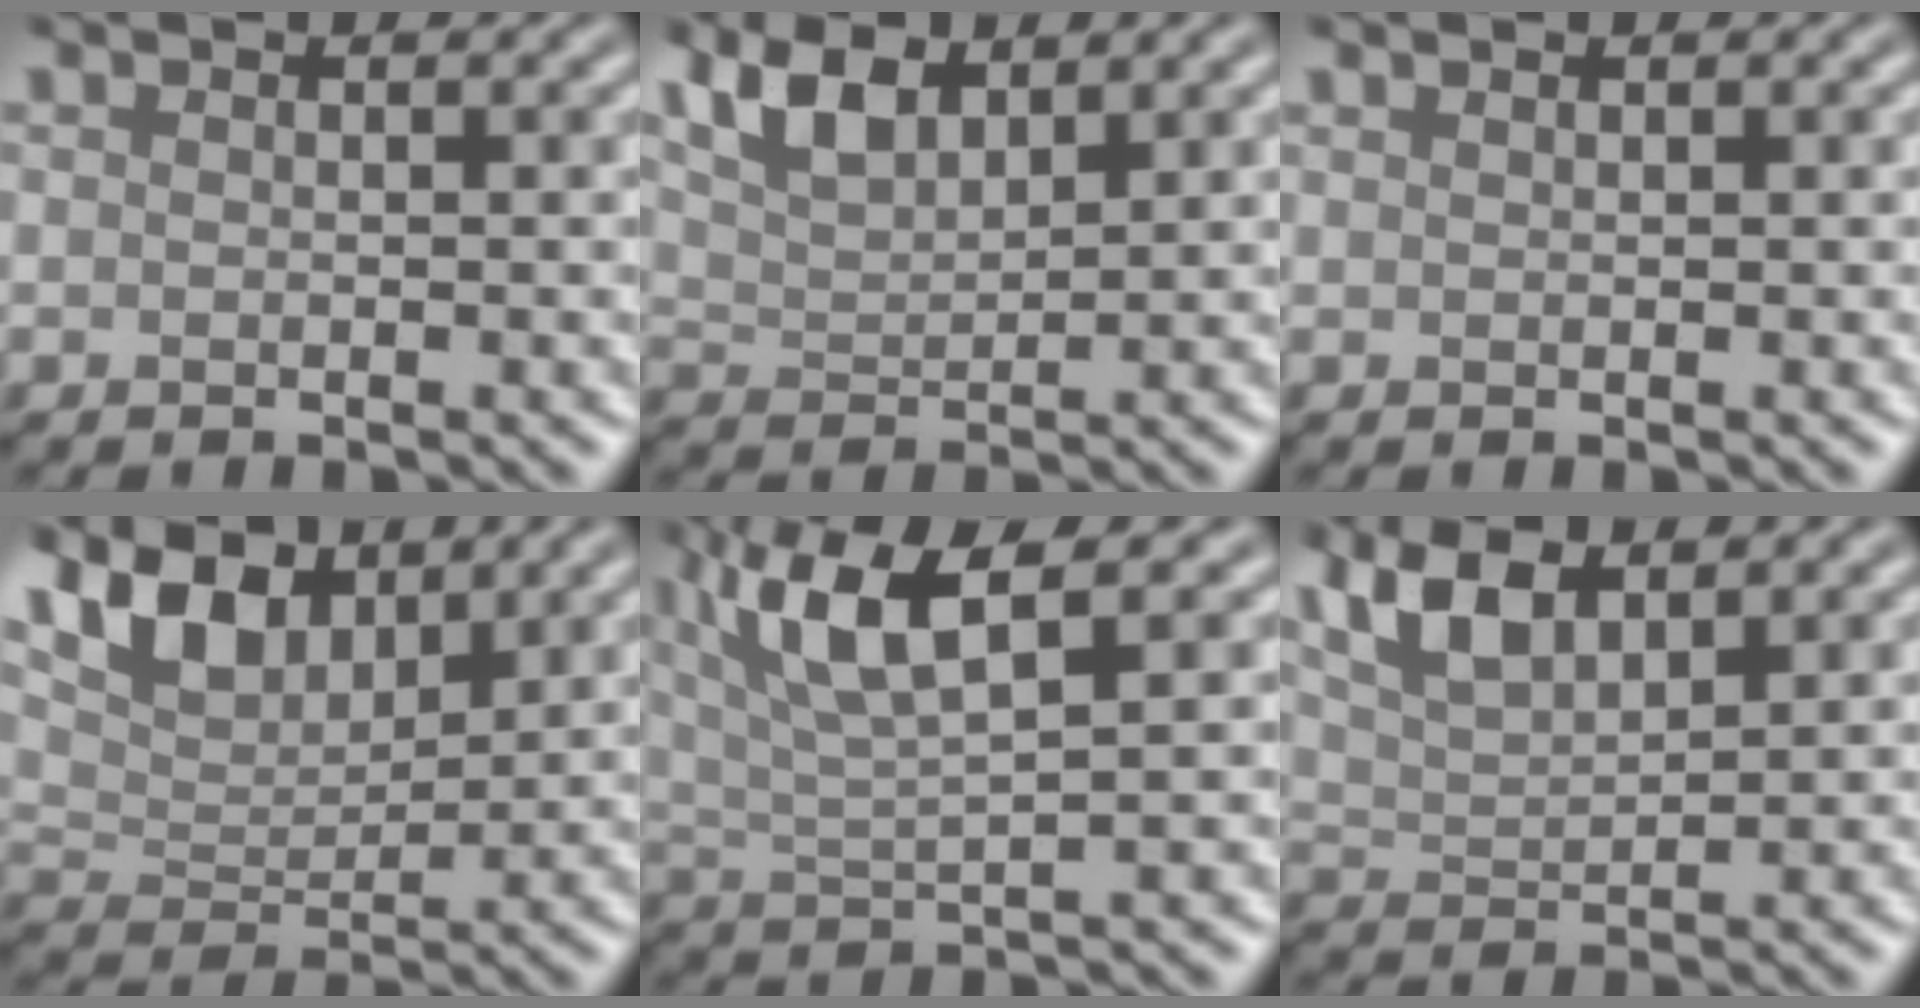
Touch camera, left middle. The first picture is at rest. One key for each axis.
{"total": 5.0, "fx": 3.3, "fy": 2.2, "fz": 3.1, "tx": -0.074, "ty": 0.006, "tz": 0.066}
{"total": 0.0}
{"total": 6.9, "fx": 4.4, "fy": 3.6, "fz": 3.9, "tx": -0.091, "ty": 0.005, "tz": 0.076}
{"total": 7.0, "fx": 3.1, "fy": 1.9, "fz": 6.0, "tx": -0.120, "ty": 0.012, "tz": 0.063}
{"total": 5.7, "fx": 3.5, "fy": 2.3, "fz": 3.9, "tx": -0.095, "ty": 0.010, "tz": 0.067}